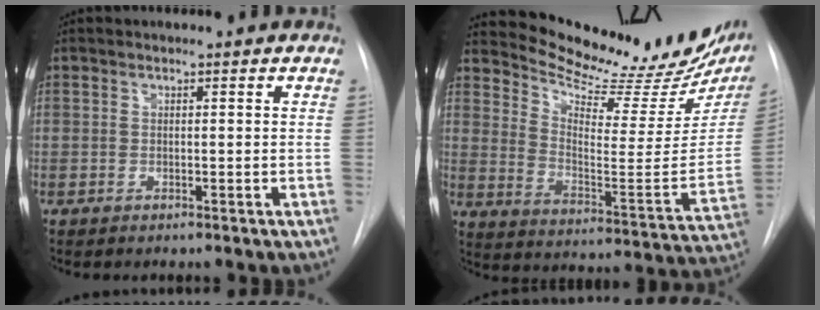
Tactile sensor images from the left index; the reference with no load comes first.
{"total": 24.6, "force": [21.8, 5.9, 9.9], "torque": [-0.148, -0.075, 0.286]}